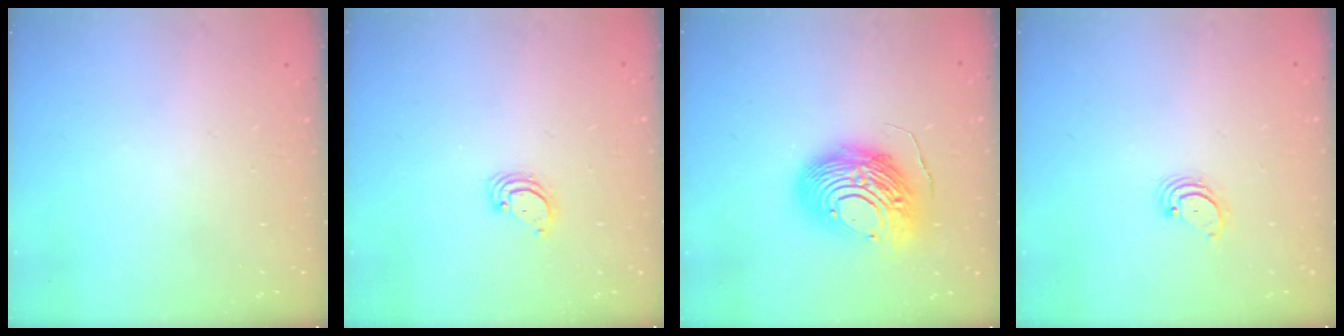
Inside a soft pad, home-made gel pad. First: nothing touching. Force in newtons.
{"total": 2.9, "press": 2.9, "slide": 0.3}
{"total": 15.4, "press": 15.3, "slide": 1.5}
{"total": 2.7, "press": 2.7, "slide": 0.3}